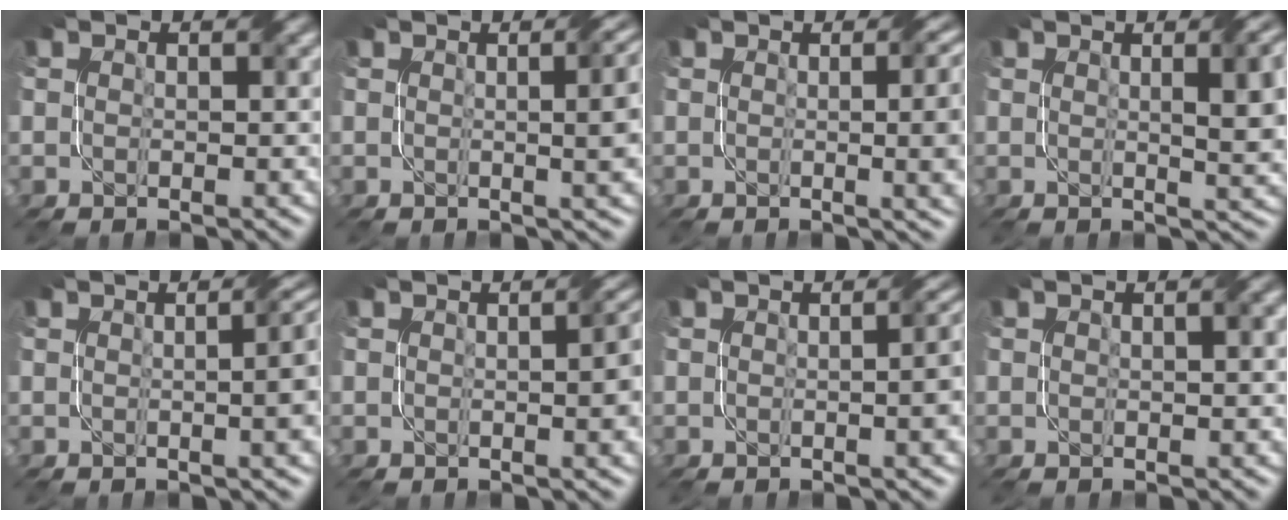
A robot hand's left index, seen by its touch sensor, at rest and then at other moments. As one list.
[{"total": 8.1, "force": [0.9, 3.4, 7.3], "torque": [-0.033, 0.022, 0.005]}, {"total": 8.4, "force": [0.5, 3.7, 7.5], "torque": [-0.035, 0.014, 0.007]}, {"total": 7.1, "force": [1.7, 2.4, 6.5], "torque": [-0.048, 0.008, 0.024]}, {"total": 8.1, "force": [0.5, 3.6, 7.3], "torque": [-0.026, 0.028, -0.002]}, {"total": 4.9, "force": [0.2, 1.6, 4.6], "torque": [-0.034, 0.011, 0.005]}, {"total": 6.3, "force": [0.1, 2.7, 5.7], "torque": [-0.024, 0.016, 0.000]}, {"total": 2.0, "force": [0.8, 0.5, 1.7], "torque": [-0.020, 0.004, 0.012]}]